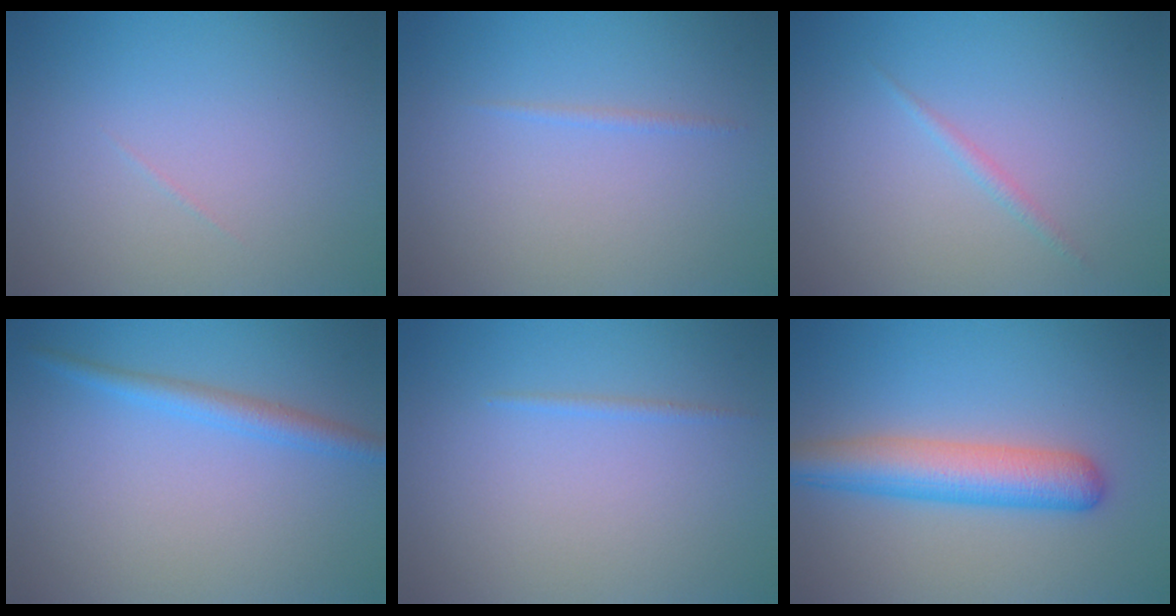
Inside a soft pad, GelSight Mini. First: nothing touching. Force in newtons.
{"total": 0.5, "press": 0.5, "slide": 0.1}
{"total": 0.8, "press": 0.8, "slide": 0.1}
{"total": 2.1, "press": 2.1, "slide": 0.1}
{"total": 0.6, "press": 0.6, "slide": 0.1}
{"total": 5.3, "press": 5.3, "slide": 0.2}